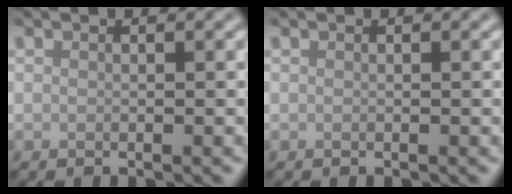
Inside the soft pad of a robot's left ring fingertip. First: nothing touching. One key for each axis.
{"total": 0.0}